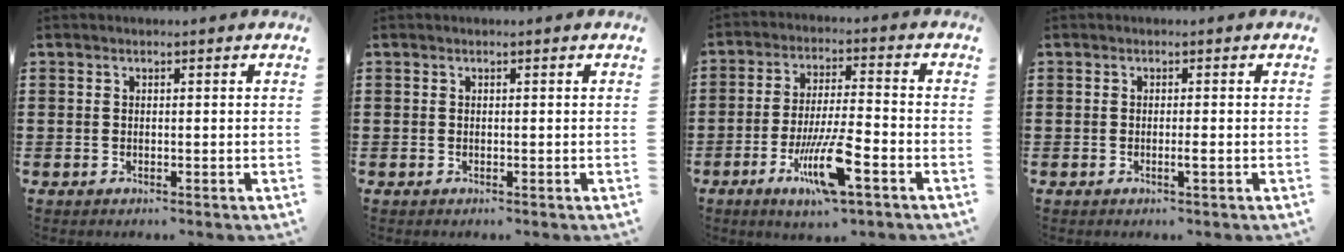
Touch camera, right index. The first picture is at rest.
{"total": 0.0}
{"total": 10.5, "force": [-4.9, 2.0, 9.1], "torque": [-0.190, -0.007, -0.093]}
{"total": 1.2, "force": [-0.4, 0.0, 1.1], "torque": [-0.018, -0.003, -0.008]}